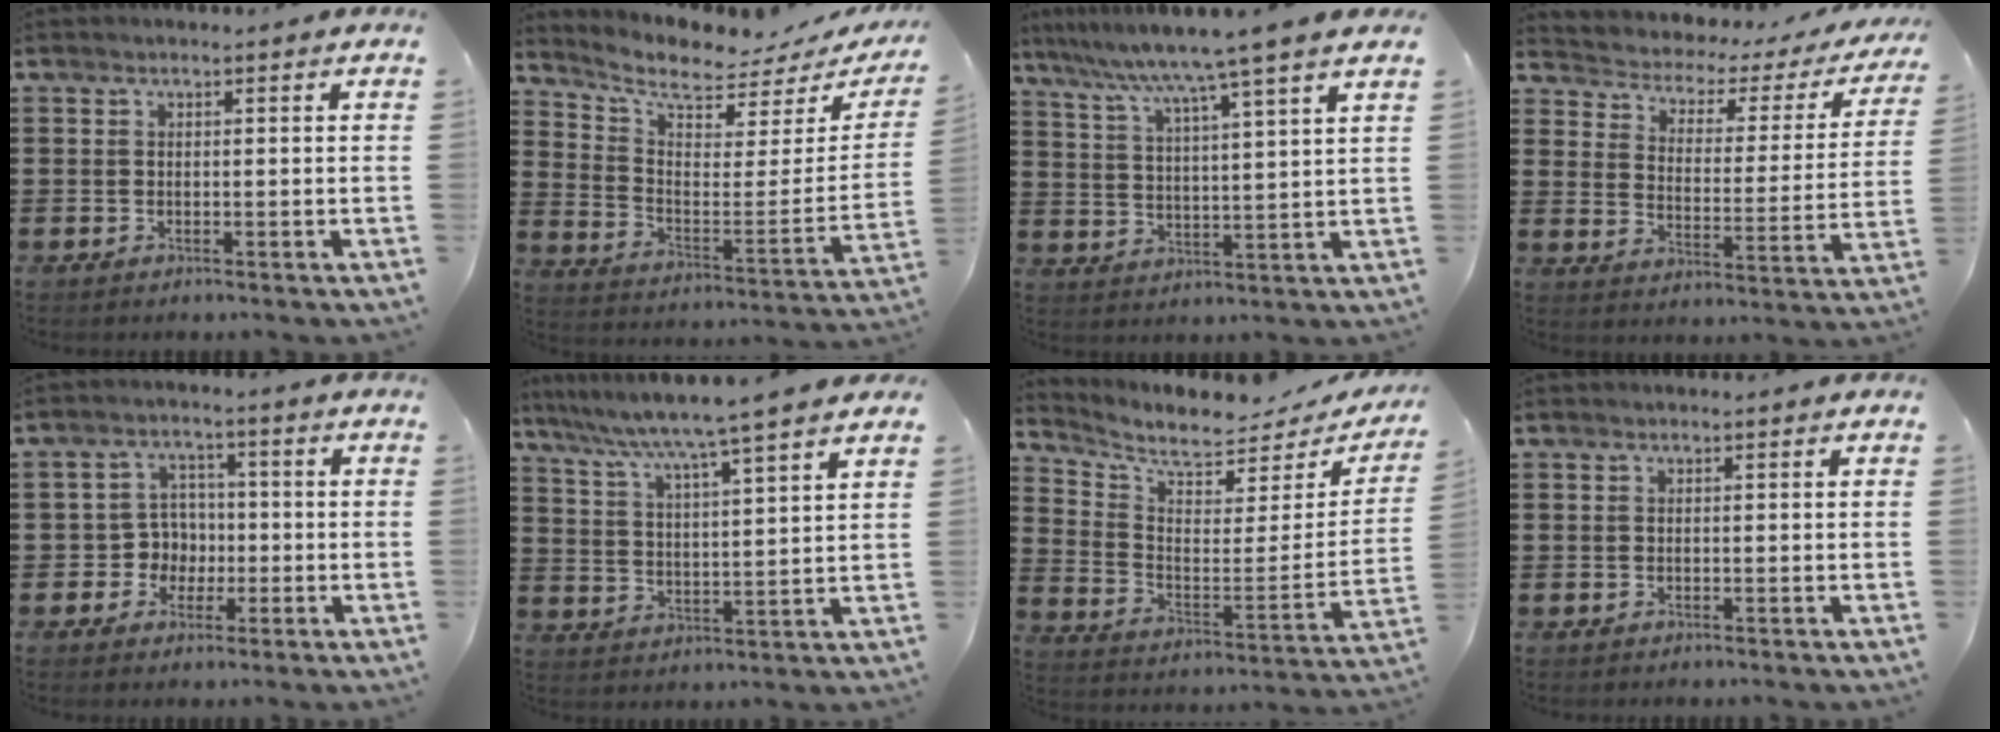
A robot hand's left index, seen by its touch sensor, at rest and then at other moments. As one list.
[{"total": 5.7, "force": [5.0, 1.4, 2.4], "torque": [-0.077, -0.045, 0.084]}, {"total": 6.7, "force": [5.6, -1.7, 3.2], "torque": [-0.085, -0.042, 0.087]}, {"total": 2.4, "force": [1.7, 1.3, 1.0], "torque": [-0.037, -0.020, 0.016]}, {"total": 5.0, "force": [-1.0, 4.7, 1.4], "torque": [-0.043, 0.012, -0.019]}, {"total": 5.6, "force": [4.8, -1.3, 2.6], "torque": [-0.073, -0.040, 0.072]}, {"total": 6.4, "force": [5.7, 1.2, 2.6], "torque": [-0.082, -0.049, 0.097]}, {"total": 0.0}]